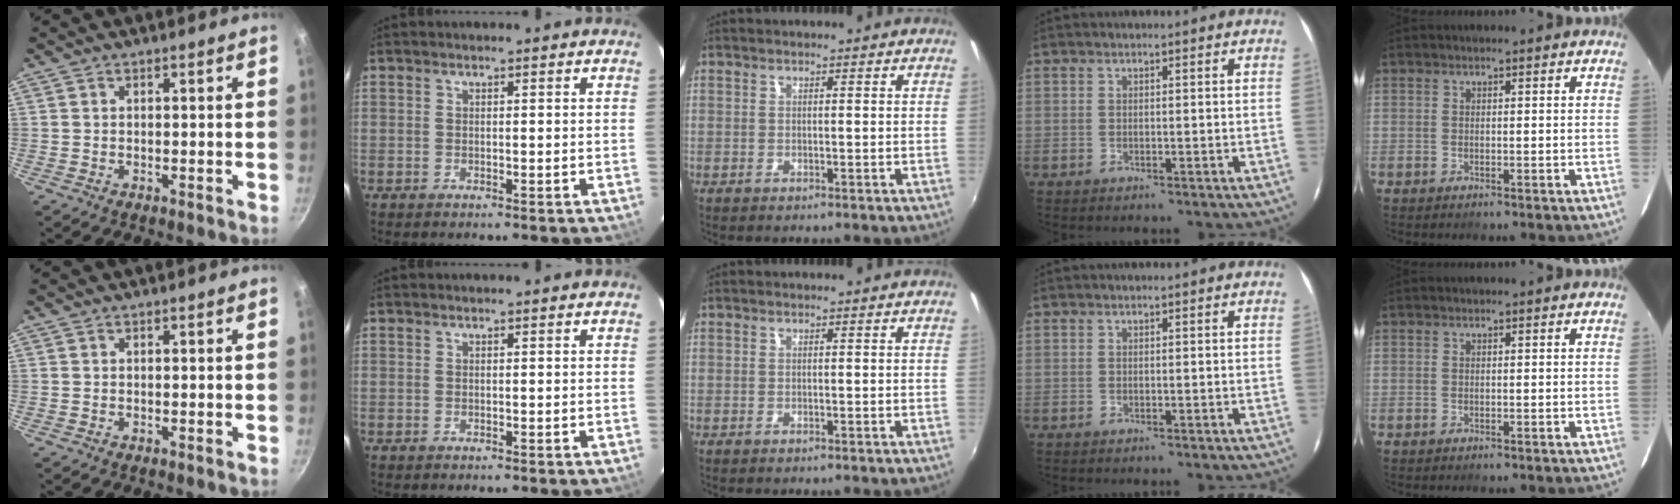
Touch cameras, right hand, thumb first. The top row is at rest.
{}